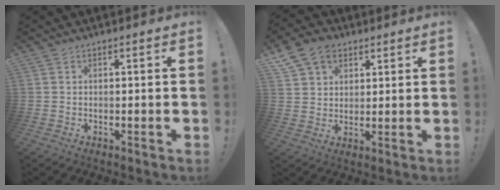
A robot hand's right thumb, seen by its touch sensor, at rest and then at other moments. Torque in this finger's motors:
{"motor_torque": [0.64, 1.16, 0.75, 0.74, 0.31]}